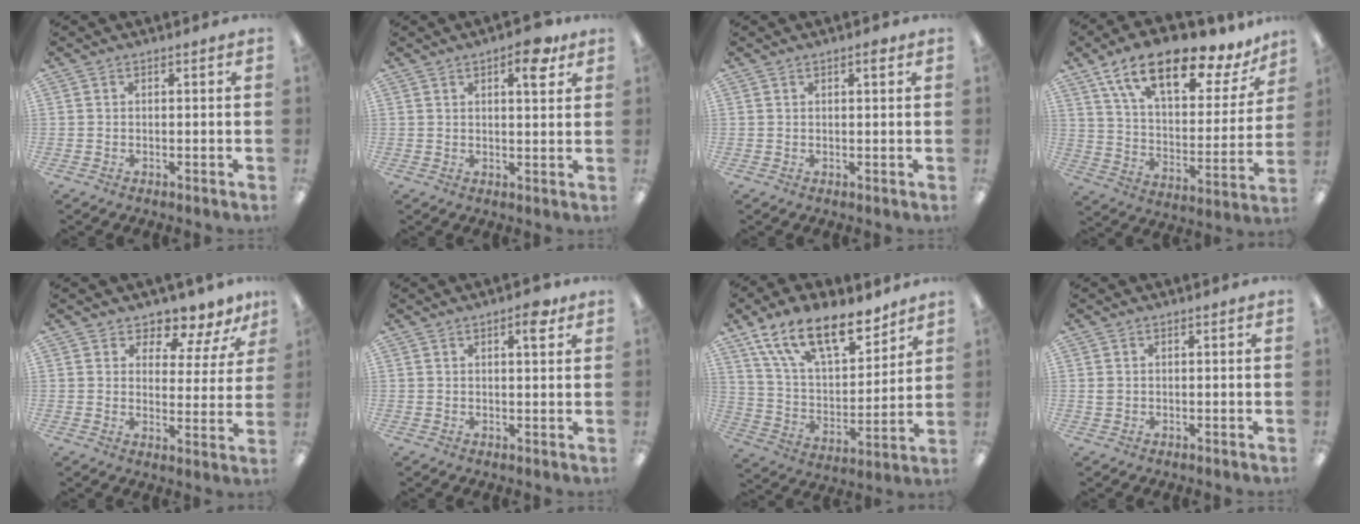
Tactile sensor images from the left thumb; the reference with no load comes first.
{"total": 7.4, "force": [4.3, 2.7, 5.4], "torque": [-0.059, -0.020, 0.064]}
{"total": 1.8, "force": [1.2, 0.5, 1.2], "torque": [-0.010, -0.004, 0.016]}
{"total": 19.8, "force": [13.8, 7.3, 12.2], "torque": [-0.205, -0.083, 0.236]}
{"total": 7.0, "force": [6.3, 2.3, 2.0], "torque": [-0.033, -0.057, 0.108]}
{"total": 4.6, "force": [2.7, 1.5, 3.4], "torque": [-0.041, -0.008, 0.039]}
{"total": 18.7, "force": [13.3, 8.2, 10.3], "torque": [-0.176, -0.073, 0.237]}
{"total": 1.1, "force": [0.3, 0.9, 0.5], "torque": [-0.011, 0.004, 0.005]}